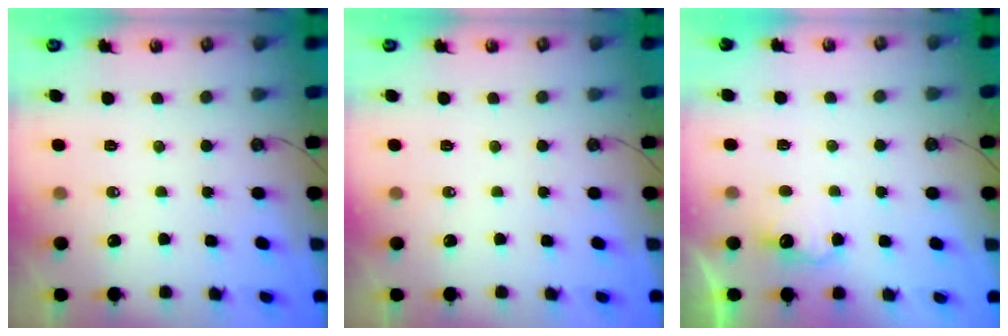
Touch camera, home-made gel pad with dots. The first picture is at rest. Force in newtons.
{"total": 0.0}
{"total": 6.4, "press": 6.3, "slide": 1.0}